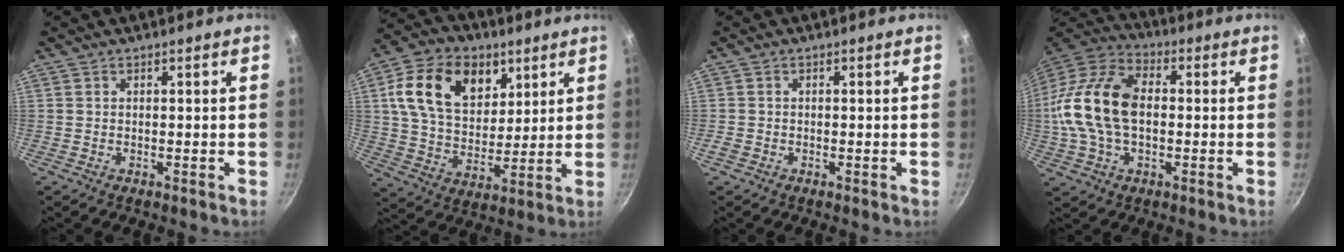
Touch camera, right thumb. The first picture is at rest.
{"total": 18.4, "force": [7.2, 12.7, 11.2], "torque": [-0.172, -0.018, 0.120]}
{"total": 1.0, "force": [-0.5, 0.7, 0.6], "torque": [-0.014, 0.003, -0.011]}
{"total": 18.7, "force": [-0.1, 11.7, 14.6], "torque": [-0.276, 0.035, -0.015]}